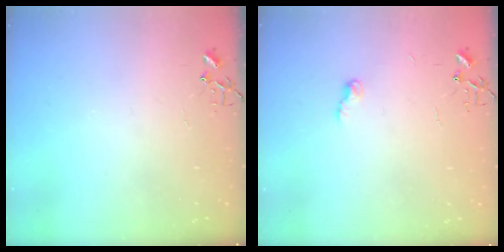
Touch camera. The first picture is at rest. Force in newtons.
{"total": 5.0, "press": 4.9, "slide": 0.7}